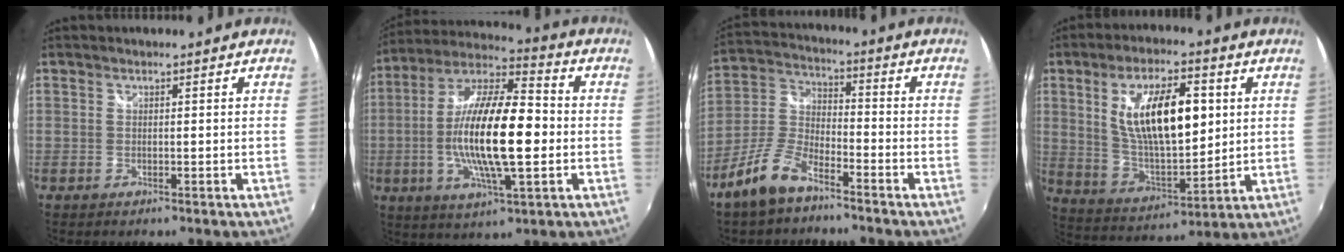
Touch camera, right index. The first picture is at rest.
{"total": 19.4, "force": [-2.1, 5.2, 18.6], "torque": [-0.353, 0.000, -0.046]}
{"total": 9.9, "force": [-7.0, 3.7, 6.0], "torque": [-0.143, 0.005, -0.140]}
{"total": 16.8, "force": [4.3, 6.7, 14.8], "torque": [-0.257, 0.004, 0.087]}